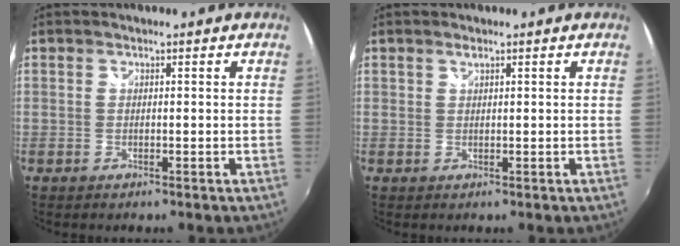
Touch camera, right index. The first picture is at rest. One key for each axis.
{"total": 0.8, "fx": 0.6, "fy": 0.3, "fz": 0.4, "tx": -0.005, "ty": 0.001, "tz": 0.010}